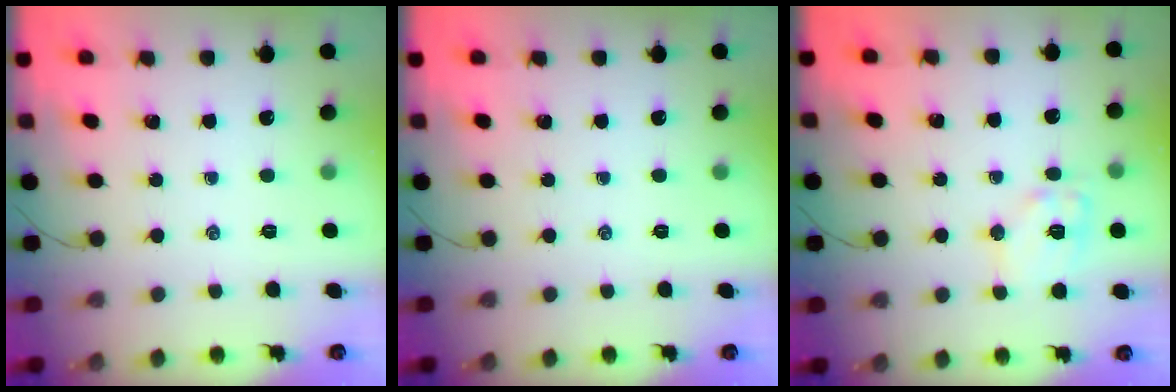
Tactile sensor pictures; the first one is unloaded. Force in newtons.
{"total": 0.0}
{"total": 10.9, "press": 10.8, "slide": 1.1}